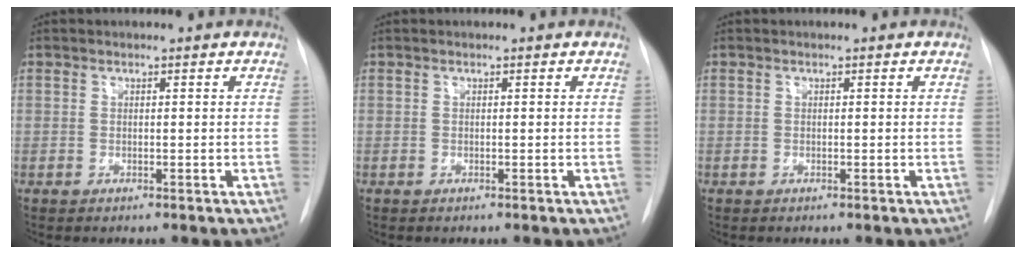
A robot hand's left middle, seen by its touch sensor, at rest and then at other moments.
{"total": 0.0}
{"total": 0.0}